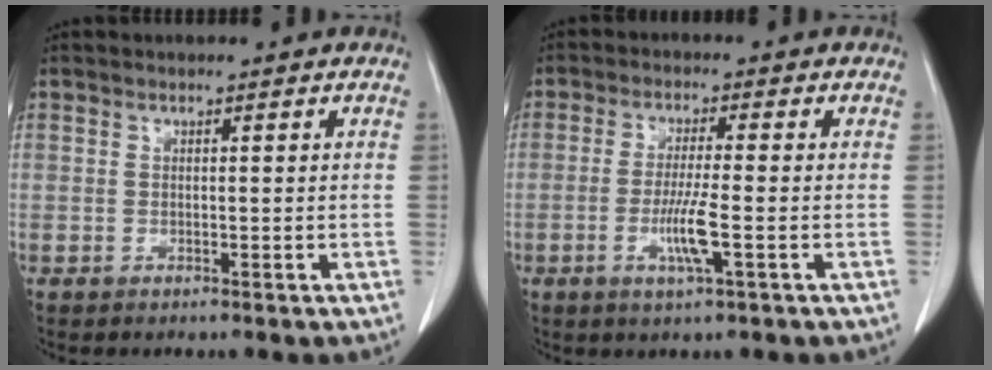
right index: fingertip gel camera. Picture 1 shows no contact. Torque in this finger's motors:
{"motor_torque": [0.95, -0.37, 0.45, 0.06]}